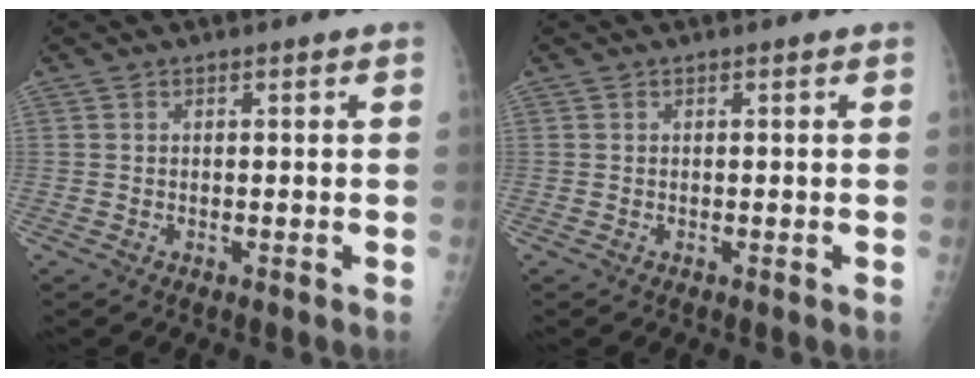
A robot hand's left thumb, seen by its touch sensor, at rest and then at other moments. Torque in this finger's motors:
{"motor_torque": [0.00, 0.00, -0.17, -0.05, 0.00]}